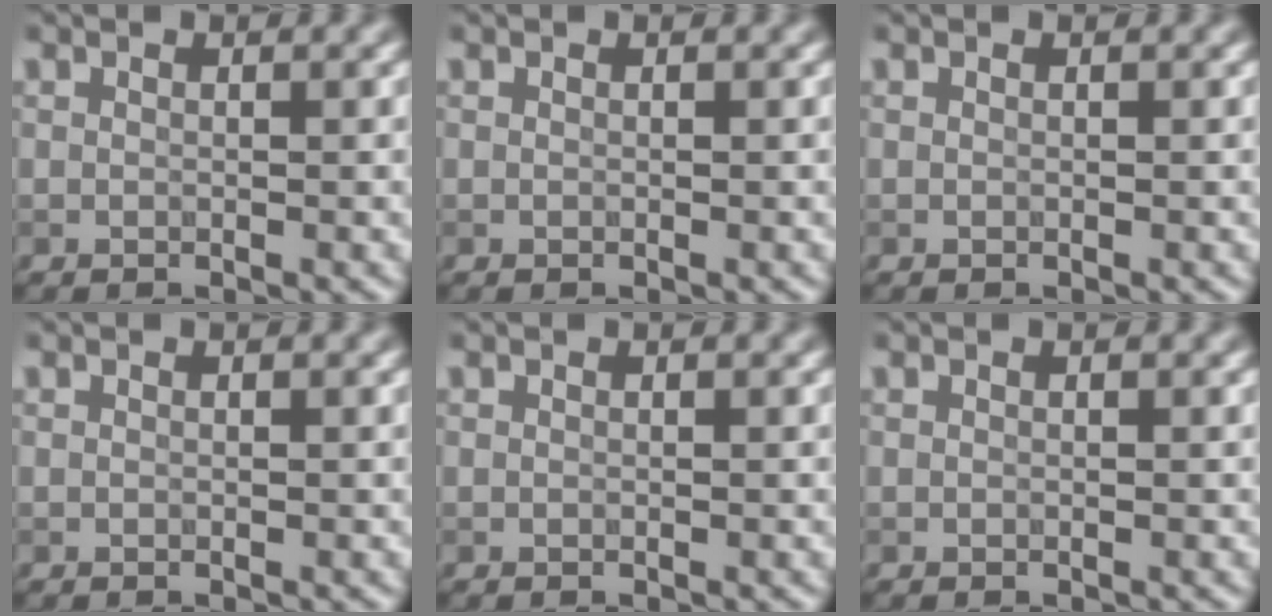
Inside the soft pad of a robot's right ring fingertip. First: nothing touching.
{"total": 0.0}
{"total": 0.0}
{"total": 0.0}
{"total": 0.0}
{"total": 0.0}